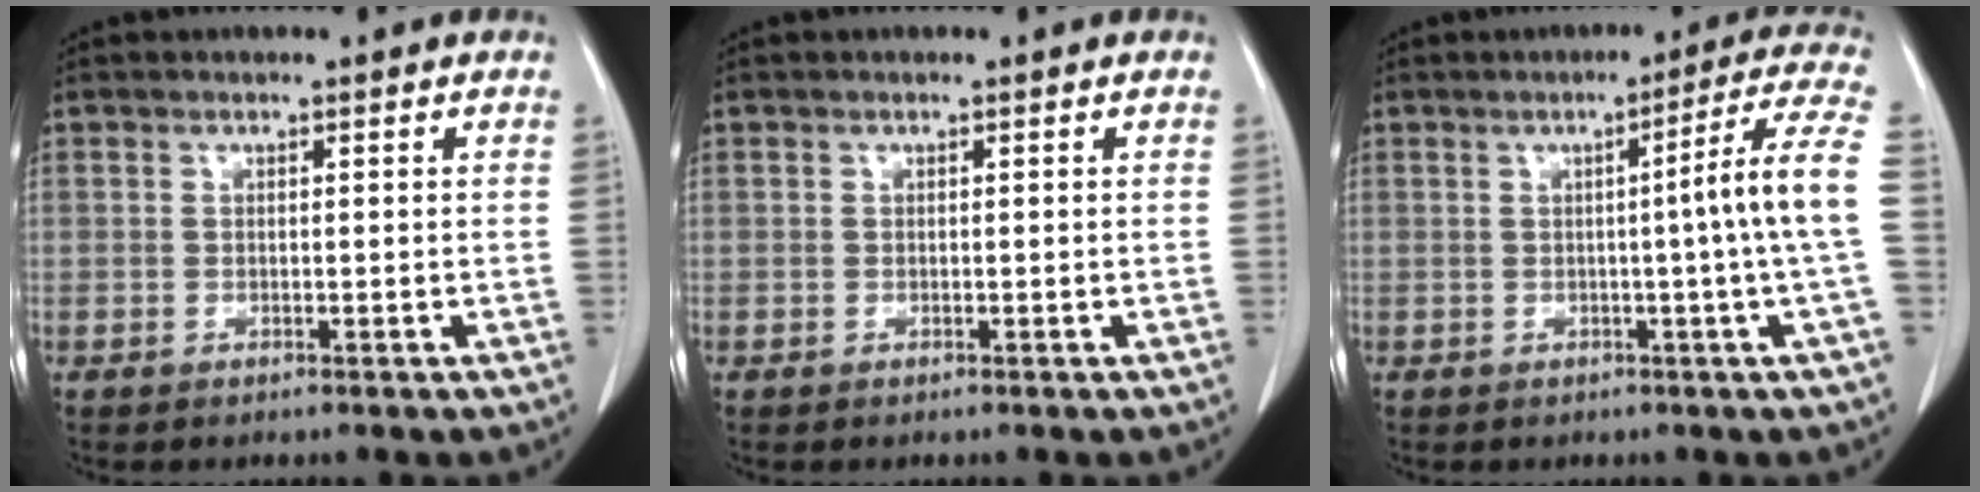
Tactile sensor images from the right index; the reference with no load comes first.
{"total": 0.0}
{"total": 9.1, "force": [-0.4, -2.2, 8.8], "torque": [-0.110, 0.005, -0.006]}